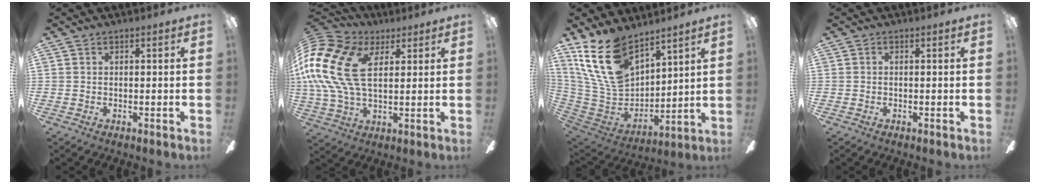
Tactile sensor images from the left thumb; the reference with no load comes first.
{"total": 20.4, "force": [5.6, 12.6, 15.0], "torque": [-0.341, -0.007, 0.094]}
{"total": 19.3, "force": [11.8, 10.4, 11.1], "torque": [-0.259, -0.059, 0.222]}
{"total": 0.0}